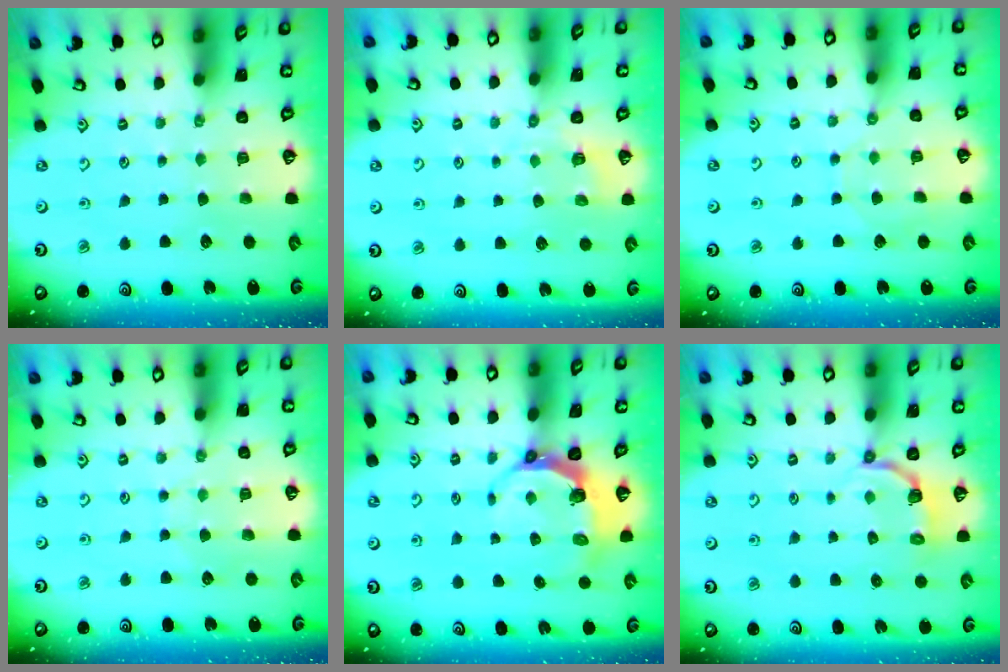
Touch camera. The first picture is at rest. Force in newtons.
{"total": 2.3, "press": 1.7, "slide": 1.6}
{"total": 3.3, "press": 3.2, "slide": 0.4}
{"total": 5.2, "press": 5.1, "slide": 0.7}
{"total": 6.8, "press": 5.7, "slide": 3.8}
{"total": 3.7, "press": 2.0, "slide": 3.1}